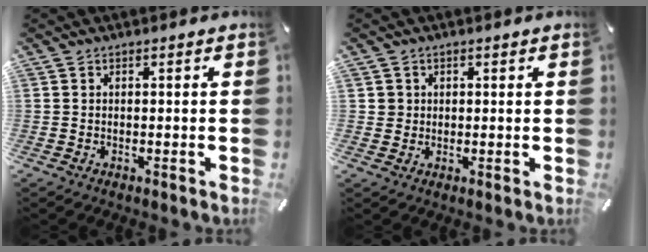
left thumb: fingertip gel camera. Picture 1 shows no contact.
{"total": 2.4, "force": [0.7, 2.3, -0.1], "torque": [0.005, 0.003, 0.009]}